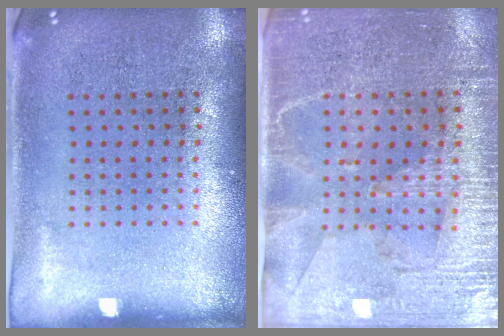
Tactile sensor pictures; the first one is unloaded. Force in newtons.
{"total": 3.2, "press": 3.0, "slide": 1.3}